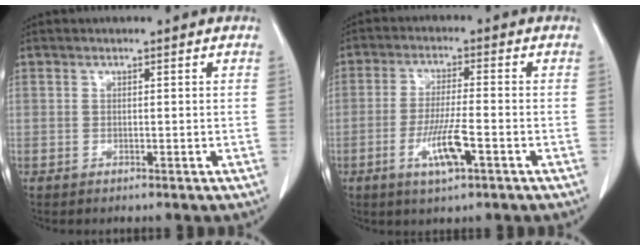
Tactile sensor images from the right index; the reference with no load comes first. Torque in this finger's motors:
{"motor_torque": [0.18, -0.11, 0.17, 0.11]}